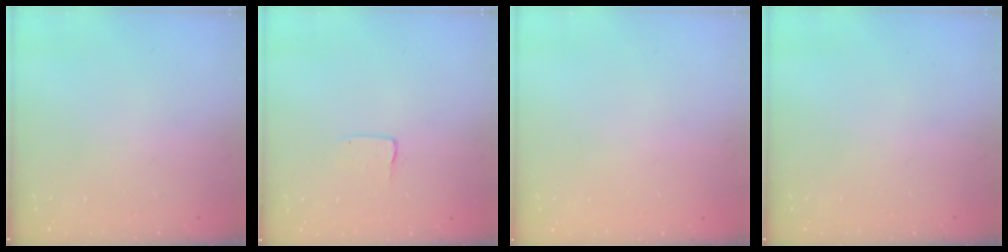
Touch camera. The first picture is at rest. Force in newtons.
{"total": 2.0, "press": 2.0, "slide": 0.2}
{"total": 0.0}
{"total": 0.0}